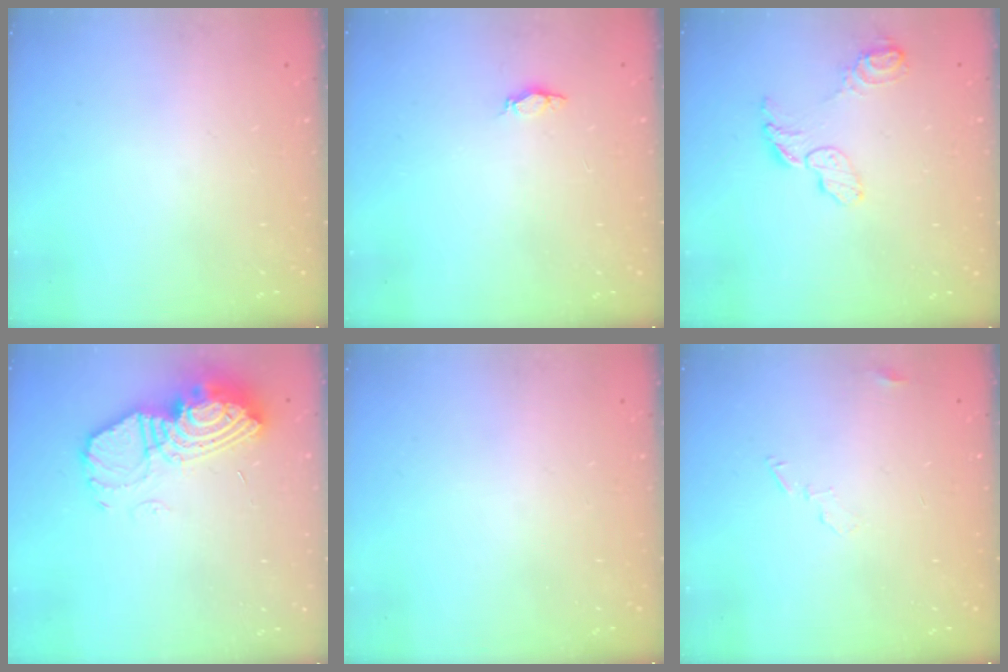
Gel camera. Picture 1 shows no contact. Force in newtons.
{"total": 4.0, "press": 3.7, "slide": 1.5}
{"total": 8.8, "press": 8.7, "slide": 0.7}
{"total": 16.1, "press": 16.0, "slide": 1.4}
{"total": 0.0}
{"total": 4.5, "press": 4.5, "slide": 0.4}